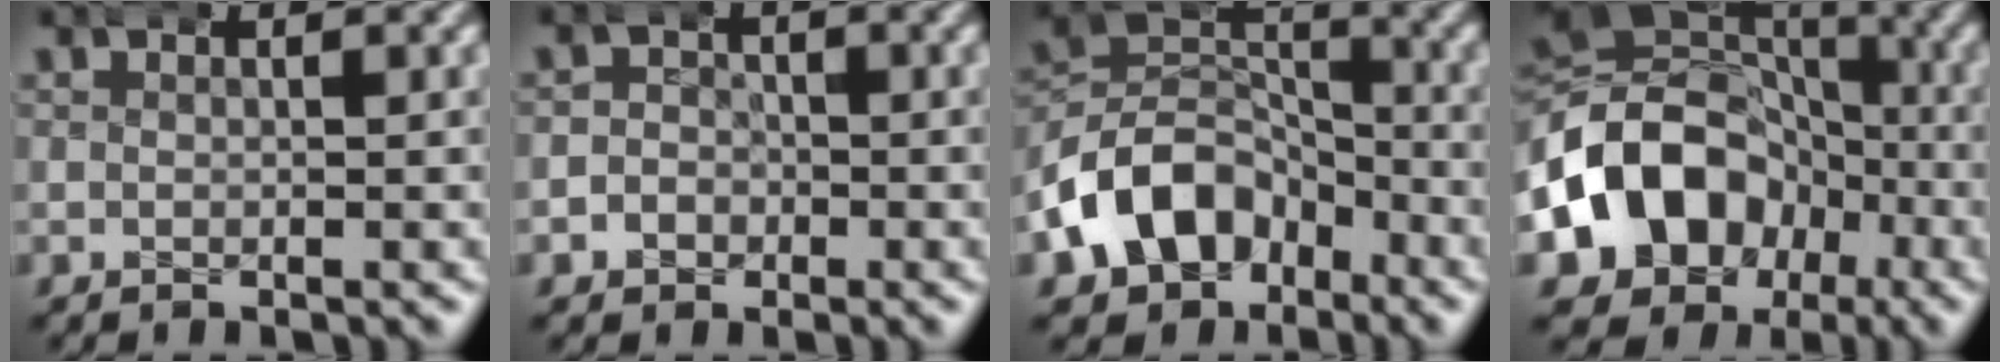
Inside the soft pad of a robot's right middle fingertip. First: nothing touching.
{"total": 2.7, "force": [-1.0, 2.5, 0.0], "torque": [0.004, -0.001, -0.023]}
{"total": 7.6, "force": [-3.3, 6.0, 3.2], "torque": [-0.061, -0.009, -0.057]}
{"total": 16.6, "force": [-2.6, 14.3, 8.1], "torque": [-0.163, -0.041, -0.035]}